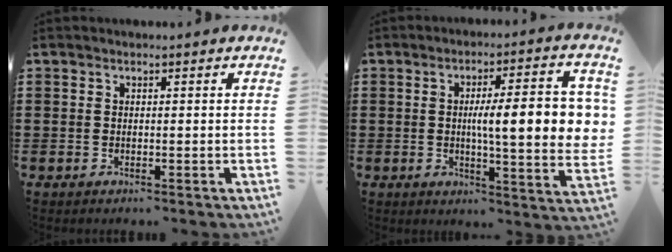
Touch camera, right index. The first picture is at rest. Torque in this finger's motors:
{"motor_torque": [1.39, -0.74, 0.48, 0.18]}